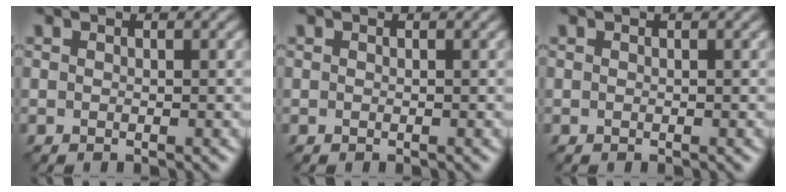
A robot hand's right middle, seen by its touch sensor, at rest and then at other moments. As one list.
[{"total": 0.0}, {"total": 0.0}]